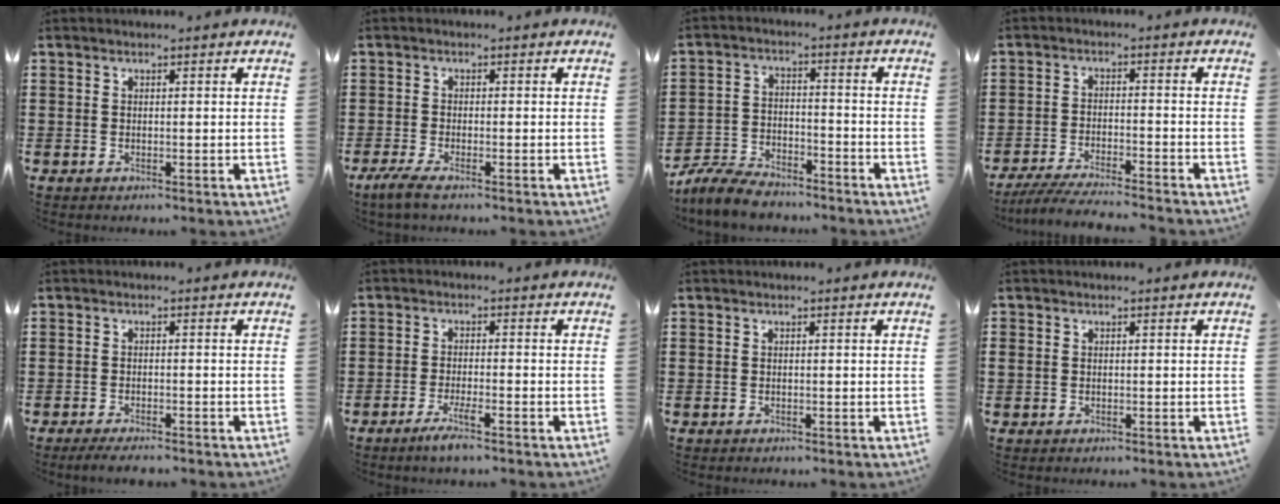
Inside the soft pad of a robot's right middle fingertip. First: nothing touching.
{"total": 2.0, "force": [-1.4, 0.2, 1.5], "torque": [-0.033, -0.001, -0.027]}
{"total": 6.6, "force": [-6.2, 1.3, 1.8], "torque": [-0.043, 0.009, -0.123]}
{"total": 4.8, "force": [-4.5, 0.0, 1.6], "torque": [-0.040, -0.012, -0.090]}
{"total": 1.9, "force": [-1.8, -0.1, 0.7], "torque": [-0.014, -0.003, -0.033]}
{"total": 3.2, "force": [-2.1, 0.1, 2.4], "torque": [-0.046, -0.003, -0.039]}
{"total": 0.0}
{"total": 0.8, "force": [0.1, 0.7, 0.2], "torque": [-0.006, 0.007, 0.000]}